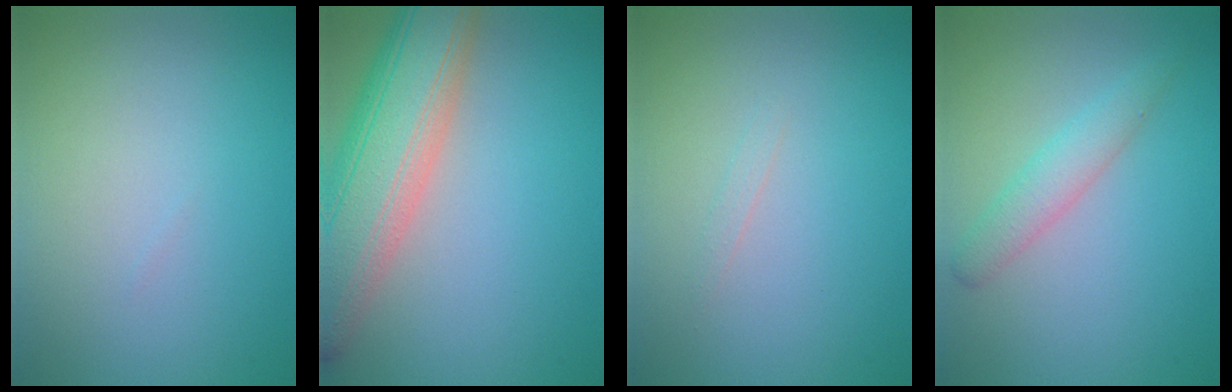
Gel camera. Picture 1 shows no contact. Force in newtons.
{"total": 10.3, "press": 10.3, "slide": 0.5}
{"total": 0.5, "press": 0.5, "slide": 0.1}
{"total": 2.3, "press": 2.3, "slide": 0.2}